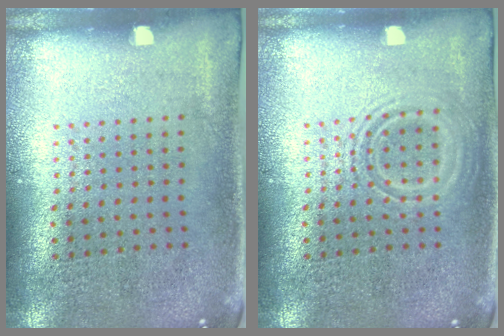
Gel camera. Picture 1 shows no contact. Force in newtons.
{"total": 2.1, "press": 2.1, "slide": 0.3}